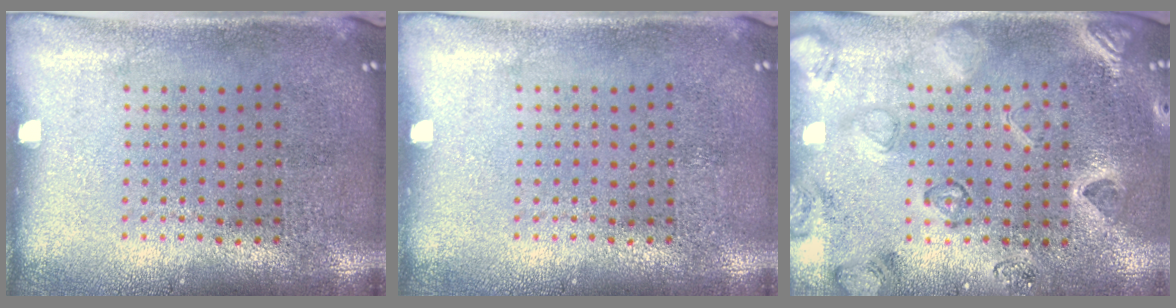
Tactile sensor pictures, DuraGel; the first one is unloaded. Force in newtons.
{"total": 0.0}
{"total": 2.3, "press": 2.1, "slide": 0.9}